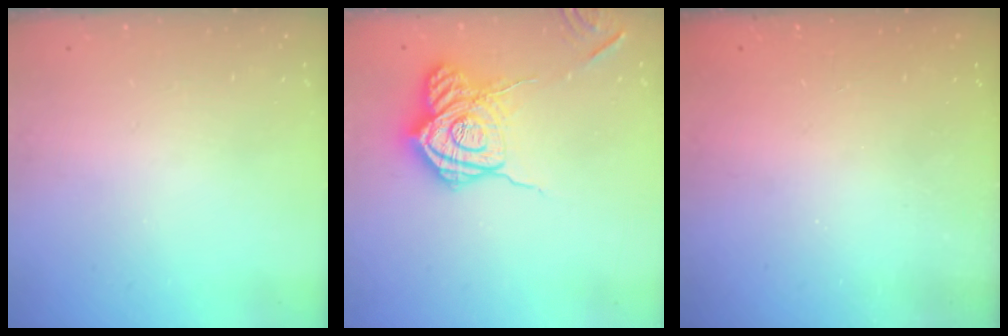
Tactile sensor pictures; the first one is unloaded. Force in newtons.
{"total": 18.0, "press": 17.9, "slide": 1.4}
{"total": 2.6, "press": 2.5, "slide": 0.8}